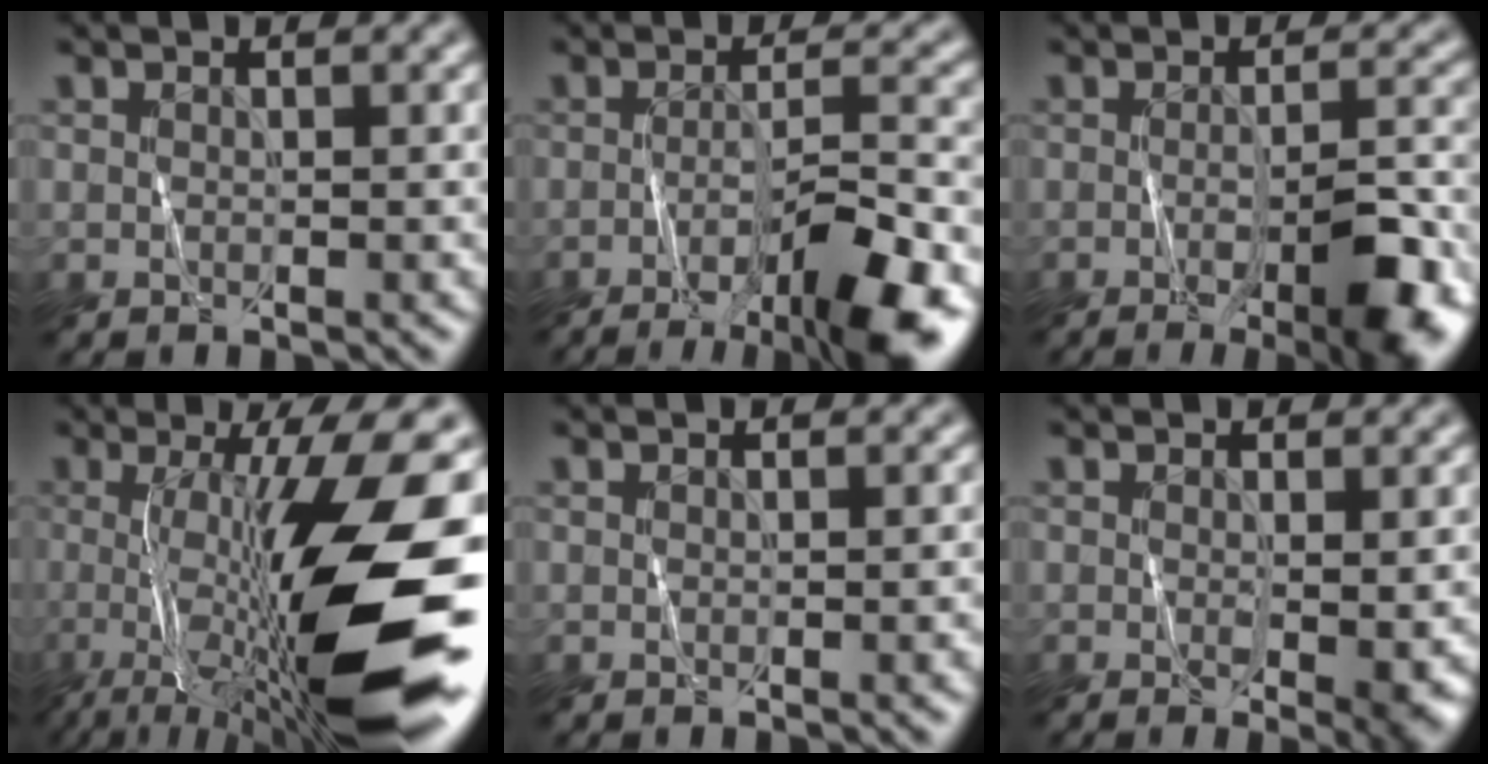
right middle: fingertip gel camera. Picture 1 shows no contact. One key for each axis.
{"total": 8.8, "fx": -4.5, "fy": 1.8, "fz": 7.4, "tx": -0.110, "ty": -0.001, "tz": -0.071}
{"total": 7.3, "fx": -2.5, "fy": 2.0, "fz": 6.6, "tx": -0.096, "ty": -0.008, "tz": -0.031}
{"total": 13.4, "fx": -1.7, "fy": 3.1, "fz": 12.9, "tx": -0.213, "ty": -0.016, "tz": -0.027}
{"total": 1.3, "fx": -0.2, "fy": 0.4, "fz": 1.2, "tx": -0.011, "ty": 0.001, "tz": -0.006}
{"total": 2.3, "fx": -0.4, "fy": 0.1, "fz": 2.3, "tx": -0.037, "ty": -0.009, "tz": -0.003}